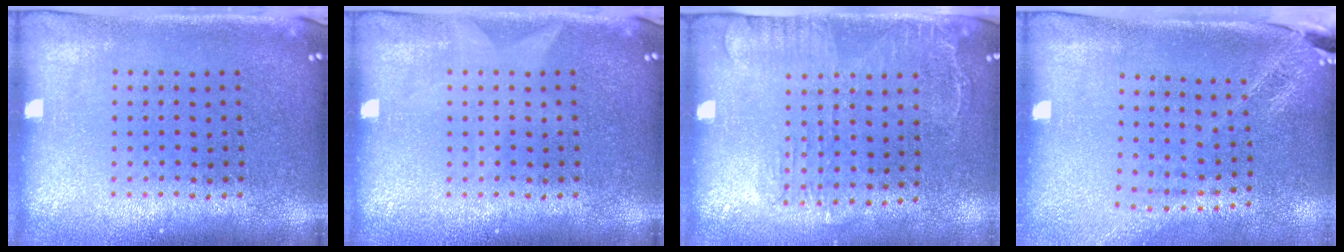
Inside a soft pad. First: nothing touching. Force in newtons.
{"total": 0.6, "press": 0.6, "slide": 0.1}
{"total": 1.6, "press": 1.2, "slide": 1.0}
{"total": 1.9, "press": 1.6, "slide": 1.0}